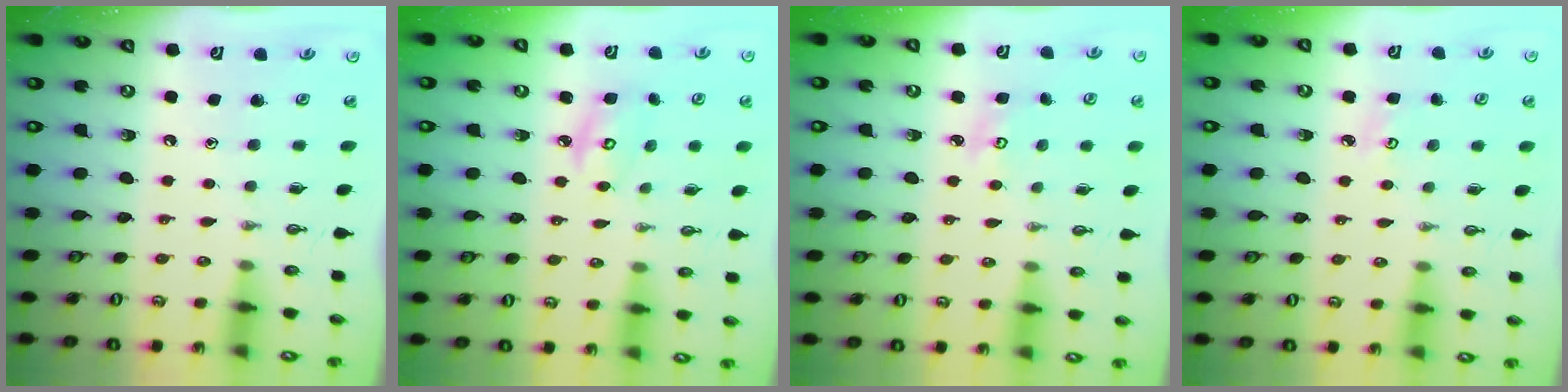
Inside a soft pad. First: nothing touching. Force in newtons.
{"total": 4.6, "press": 4.5, "slide": 0.2}
{"total": 3.7, "press": 3.7, "slide": 0.4}
{"total": 3.7, "press": 3.7, "slide": 0.4}